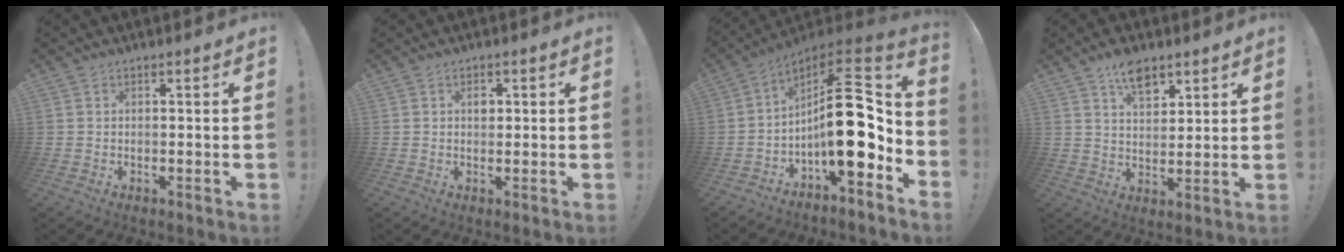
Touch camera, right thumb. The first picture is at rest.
{"total": 1.8, "force": [0.4, 1.4, 1.0], "torque": [-0.001, -0.004, 0.001]}
{"total": 20.9, "force": [-2.2, 8.4, 19.0], "torque": [-0.292, 0.004, -0.035]}
{"total": 8.5, "force": [5.5, 4.5, 4.7], "torque": [-0.067, -0.026, 0.099]}